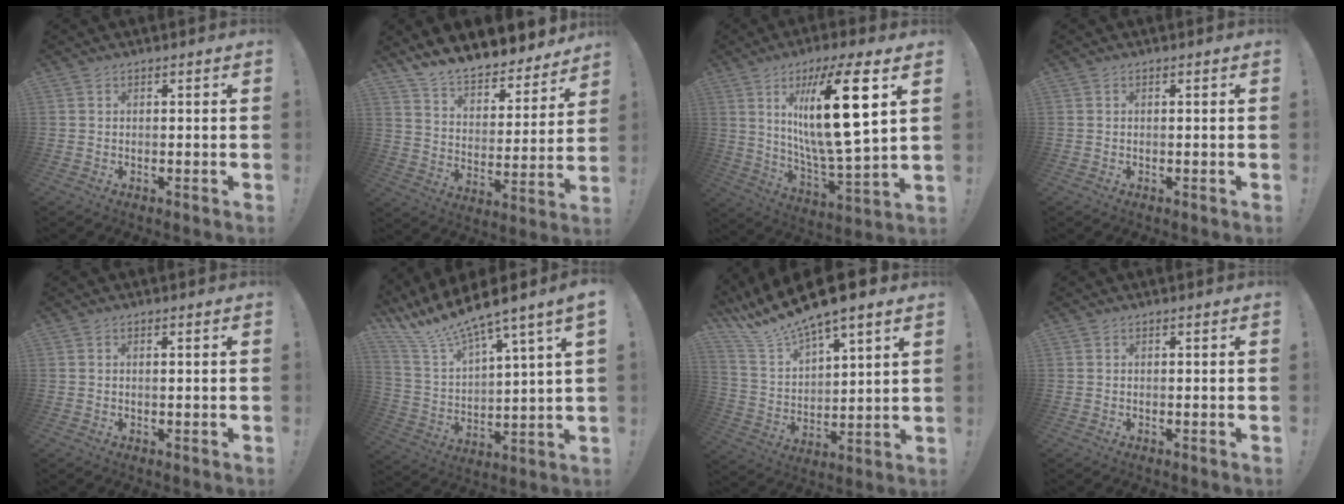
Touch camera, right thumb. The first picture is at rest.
{"total": 11.4, "force": [10.4, 3.2, 3.3], "torque": [-0.066, -0.094, 0.185]}
{"total": 22.0, "force": [7.7, 4.9, 20.1], "torque": [-0.340, -0.046, 0.104]}
{"total": 0.0}
{"total": 0.6, "force": [0.2, -0.4, 0.4], "torque": [0.000, -0.005, 0.002]}
{"total": 12.1, "force": [10.3, 1.4, 6.2], "torque": [-0.137, -0.083, 0.175]}
{"total": 12.8, "force": [11.0, 2.8, 5.9], "torque": [-0.135, -0.089, 0.195]}
{"total": 0.0}